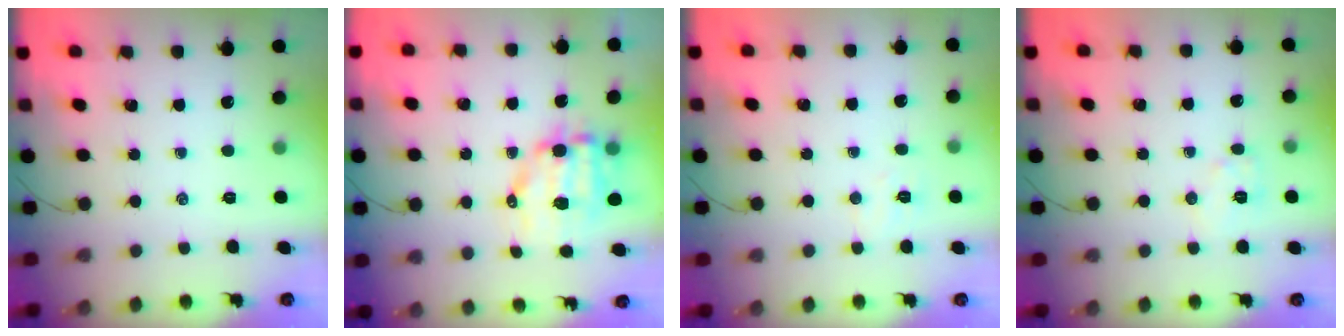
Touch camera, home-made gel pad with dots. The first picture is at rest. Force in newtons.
{"total": 9.5, "press": 9.2, "slide": 2.2}
{"total": 4.1, "press": 4.0, "slide": 0.9}
{"total": 6.5, "press": 6.4, "slide": 0.8}